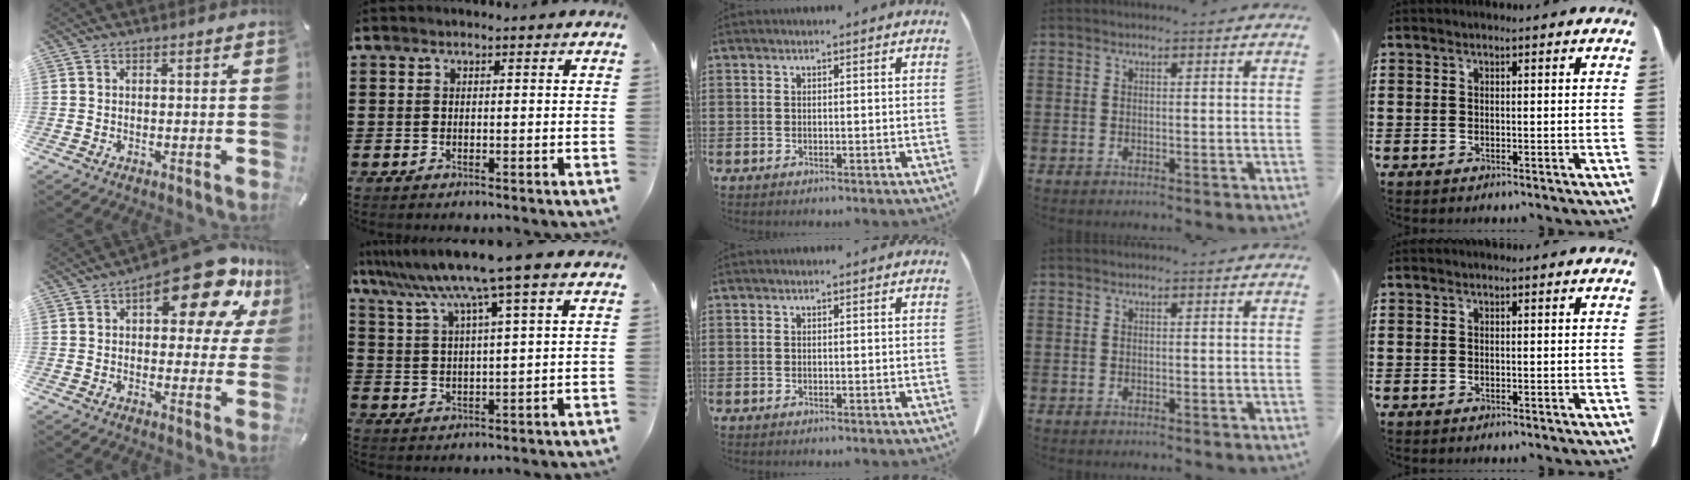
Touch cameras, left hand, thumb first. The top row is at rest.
{"thumb": {"total": 18.3, "force": [9.5, 7.6, 13.7], "torque": [-0.178, -0.052, 0.150]}, "index": {"total": 8.7, "force": [6.6, -0.8, 5.7], "torque": [-0.132, -0.034, 0.106]}}